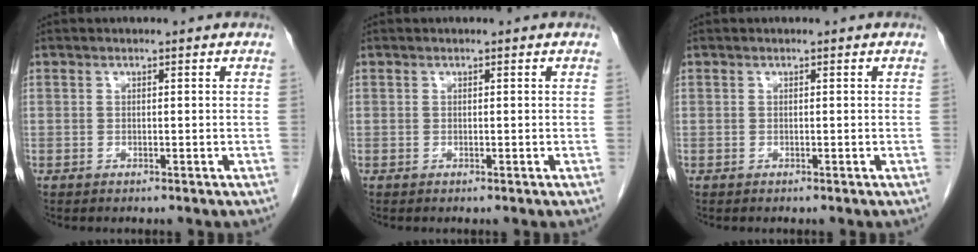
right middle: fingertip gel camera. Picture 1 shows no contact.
{"total": 0.0}
{"total": 0.0}